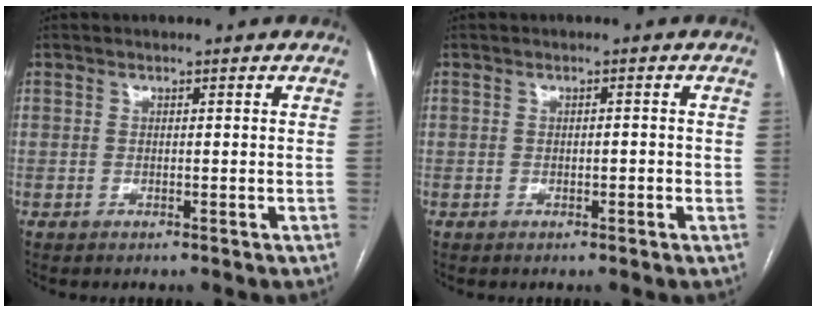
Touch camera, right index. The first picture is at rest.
{"total": 1.2, "force": [-0.1, 0.4, 1.1], "torque": [-0.019, 0.001, 0.000]}